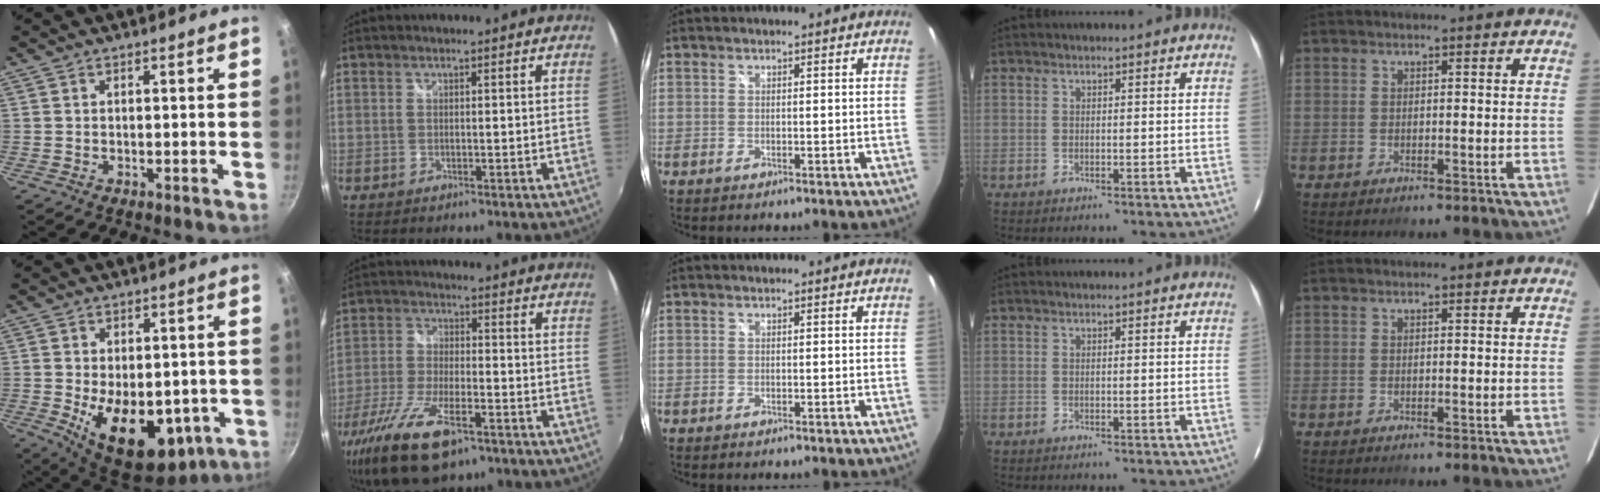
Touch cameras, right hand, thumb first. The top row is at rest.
{"thumb": {"total": 18.1, "force": [-4.5, 10.7, 13.9], "torque": [-0.171, -0.013, -0.045]}, "index": {"total": 16.8, "force": [-10.4, 6.5, 11.5], "torque": [-0.249, -0.043, -0.192]}}